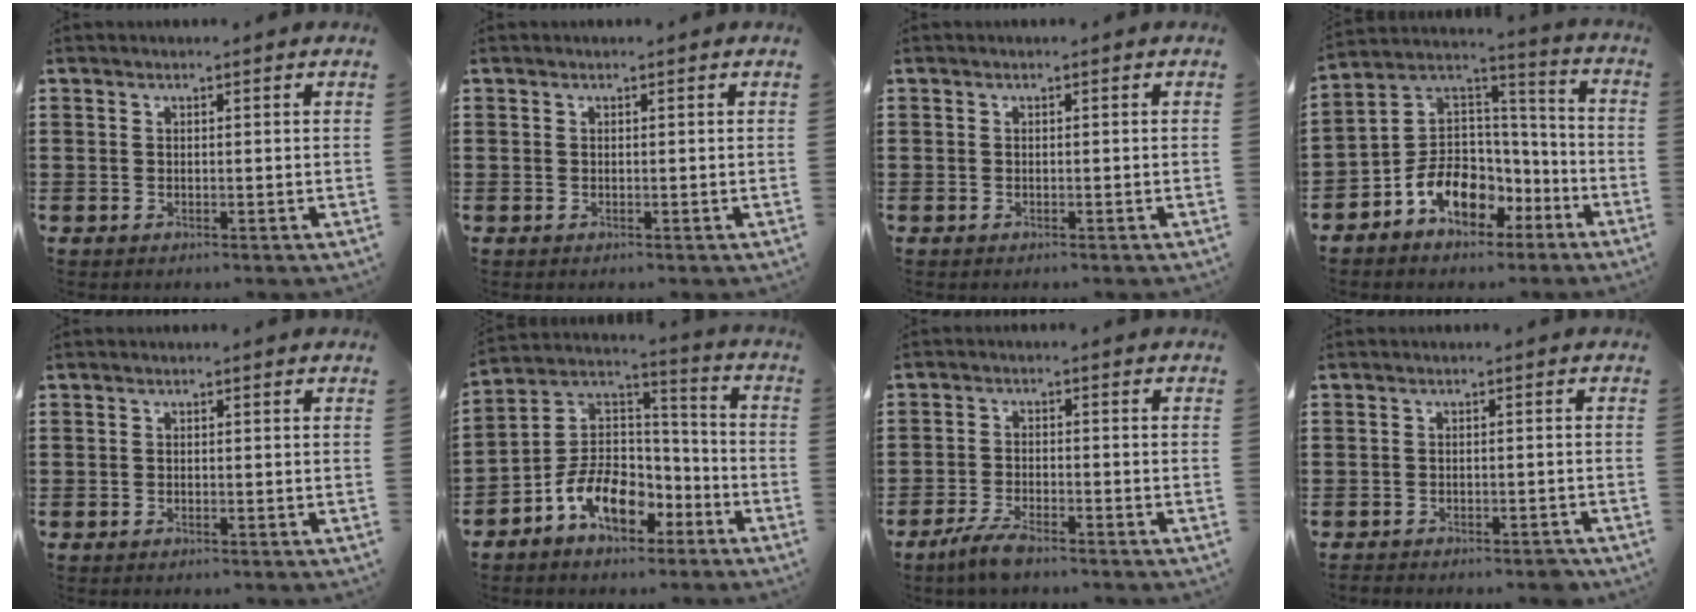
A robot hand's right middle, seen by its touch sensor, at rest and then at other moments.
{"total": 0.0}
{"total": 0.0}
{"total": 9.8, "force": [-5.5, 6.9, 4.3], "torque": [-0.106, 0.006, -0.104]}
{"total": 0.6, "force": [-0.5, 0.2, 0.3], "torque": [-0.006, -0.003, -0.009]}
{"total": 9.8, "force": [-6.0, 5.9, 5.1], "torque": [-0.124, 0.006, -0.119]}
{"total": 4.1, "force": [-3.4, 0.8, 2.1], "torque": [-0.056, -0.003, -0.069]}
{"total": 2.2, "force": [-2.2, 0.4, 0.1], "torque": [-0.008, 0.001, -0.046]}